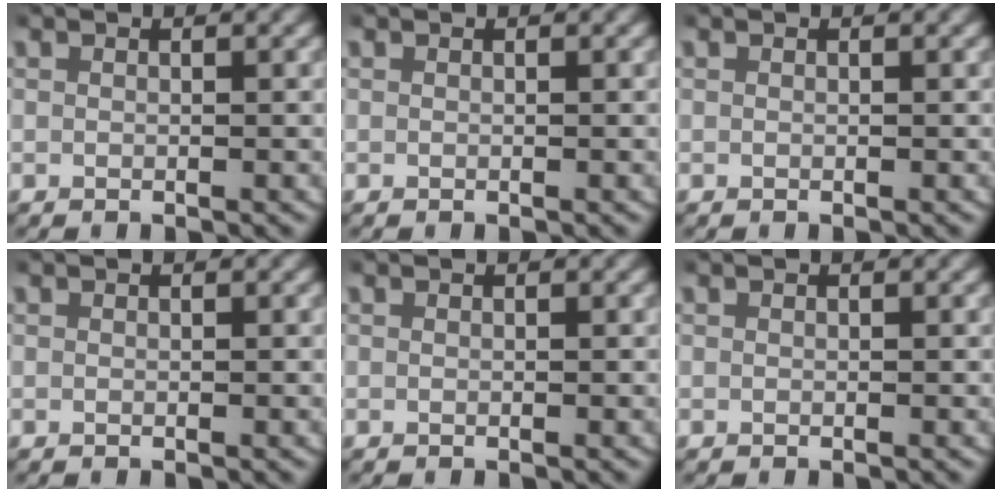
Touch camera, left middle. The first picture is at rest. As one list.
[{"total": 0.0}, {"total": 0.0}, {"total": 0.0}, {"total": 0.0}, {"total": 0.0}]